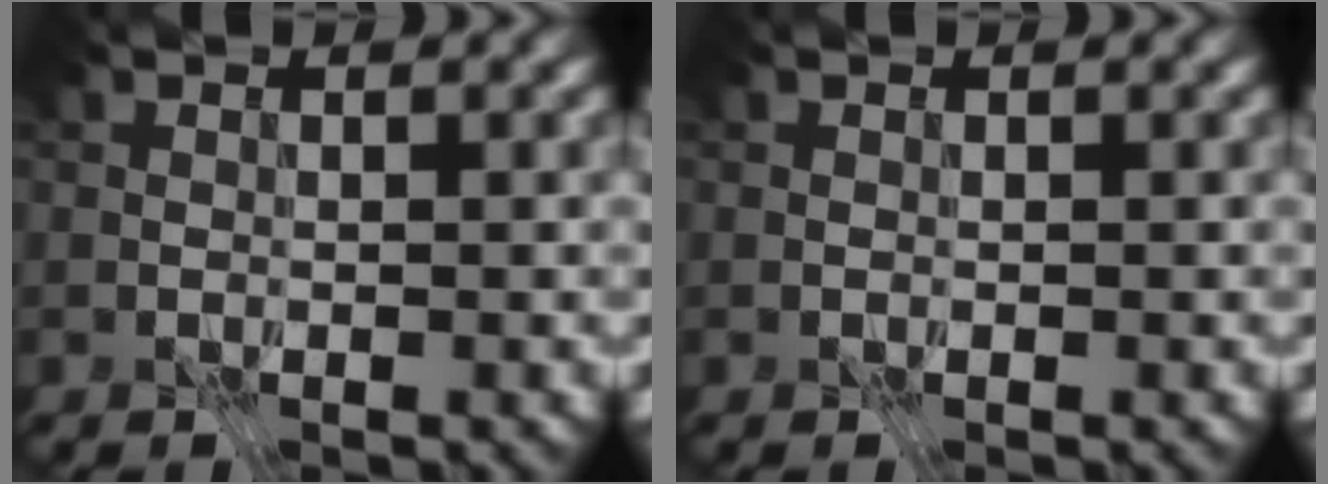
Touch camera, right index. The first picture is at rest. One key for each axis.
{"total": 0.0}